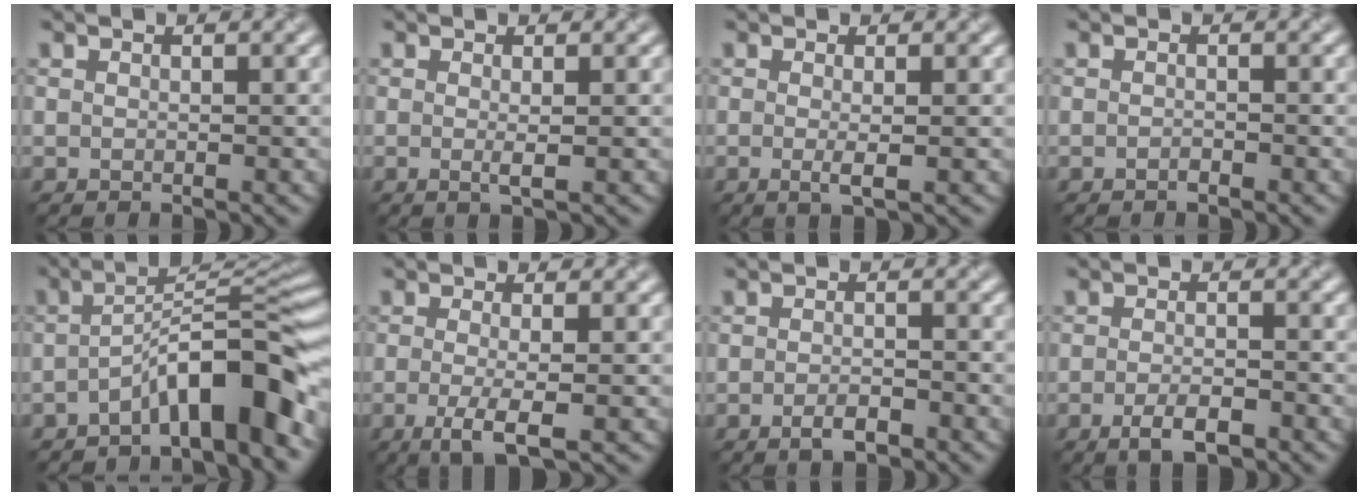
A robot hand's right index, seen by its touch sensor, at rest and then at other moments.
{"total": 0.9, "force": [-0.4, -0.1, 0.8], "torque": [-0.021, 0.001, -0.003]}
{"total": 1.3, "force": [-0.6, -0.1, 1.2], "torque": [-0.029, -0.001, -0.005]}
{"total": 0.8, "force": [-0.8, 0.0, 0.1], "torque": [-0.004, 0.002, -0.010]}
{"total": 8.6, "force": [-4.7, 1.5, 7.0], "torque": [-0.098, 0.027, -0.075]}
{"total": 3.4, "force": [-1.5, 0.5, 3.0], "torque": [-0.061, -0.003, -0.019]}
{"total": 1.7, "force": [-1.5, 0.2, 0.9], "torque": [-0.017, 0.006, -0.020]}
{"total": 2.7, "force": [-2.0, 0.5, 1.7], "torque": [-0.035, 0.004, -0.028]}